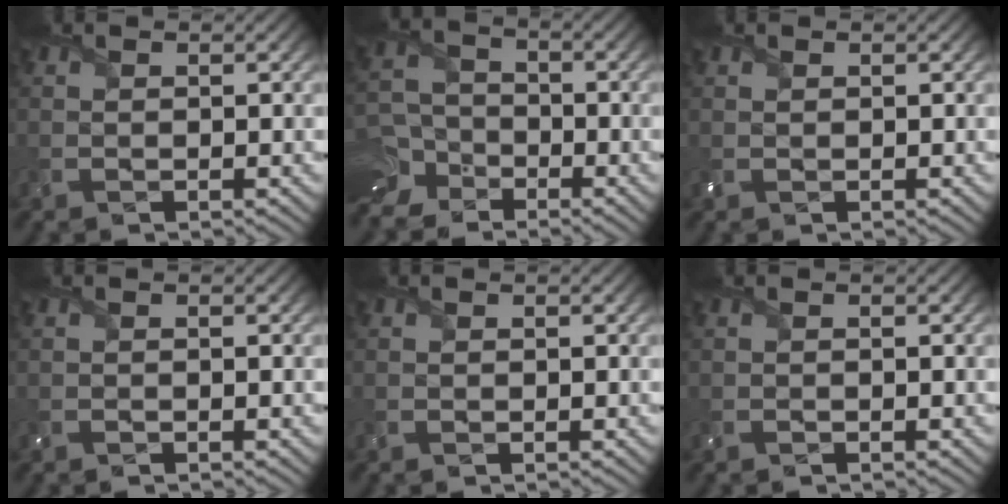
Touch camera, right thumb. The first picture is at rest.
{"total": 9.4, "force": [-6.4, 6.3, 2.7], "torque": [-0.072, -0.035, -0.125]}
{"total": 0.7, "force": [0.5, 0.4, 0.2], "torque": [-0.010, -0.001, 0.012]}
{"total": 0.0}
{"total": 0.0}
{"total": 0.0}